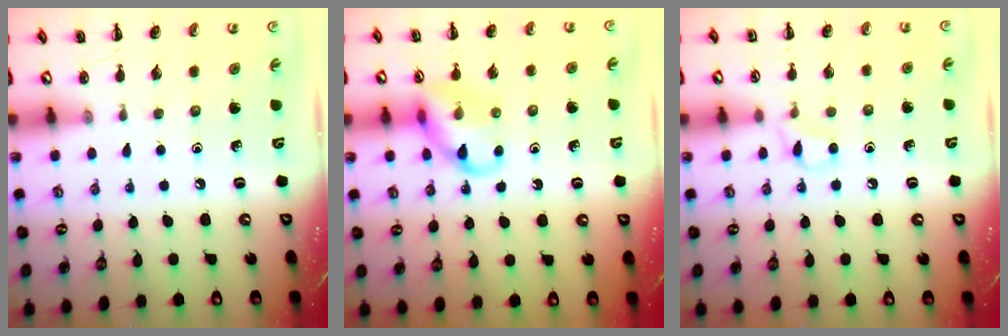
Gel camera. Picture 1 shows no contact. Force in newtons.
{"total": 11.1, "press": 11.0, "slide": 1.3}
{"total": 3.4, "press": 3.3, "slide": 1.0}